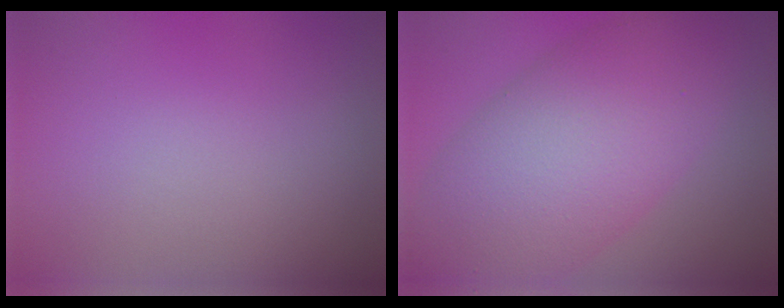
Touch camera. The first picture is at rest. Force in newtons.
{"total": 10.7, "press": 10.7, "slide": 0.1}